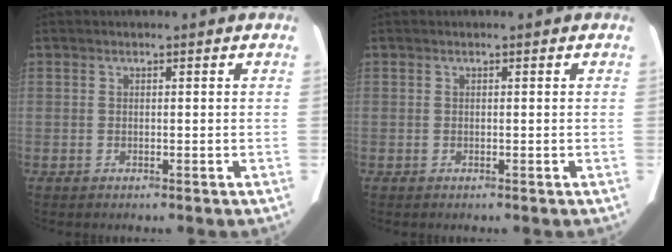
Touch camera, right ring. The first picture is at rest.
{"total": 0.0}